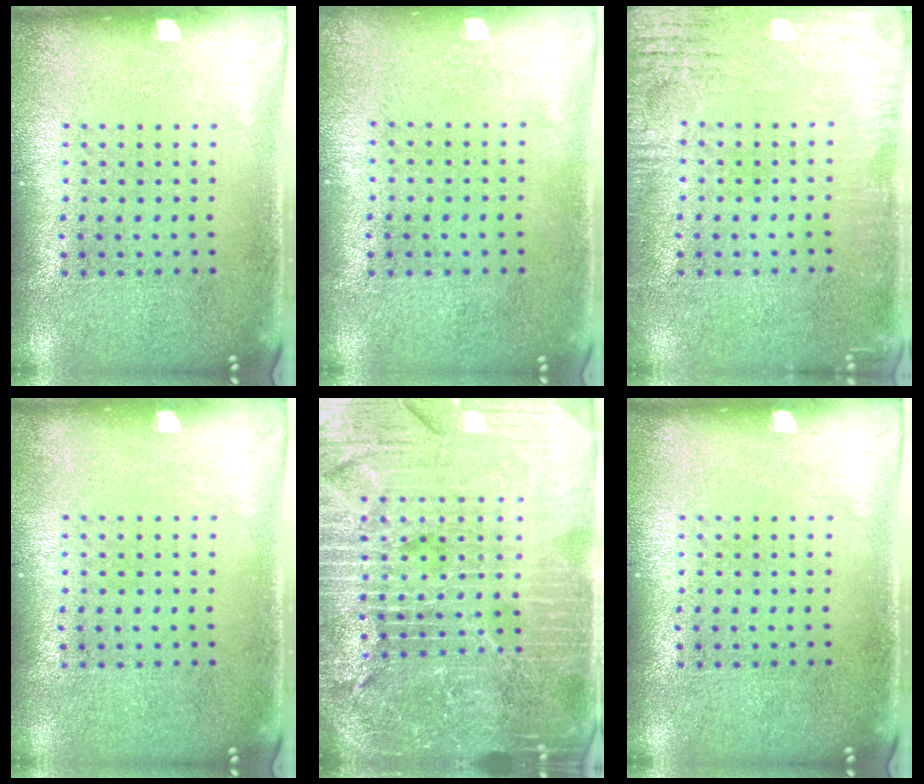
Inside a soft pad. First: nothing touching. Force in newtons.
{"total": 0.0}
{"total": 3.0, "press": 3.0, "slide": 0.2}
{"total": 0.0}
{"total": 6.1, "press": 5.4, "slide": 2.8}
{"total": 0.0}